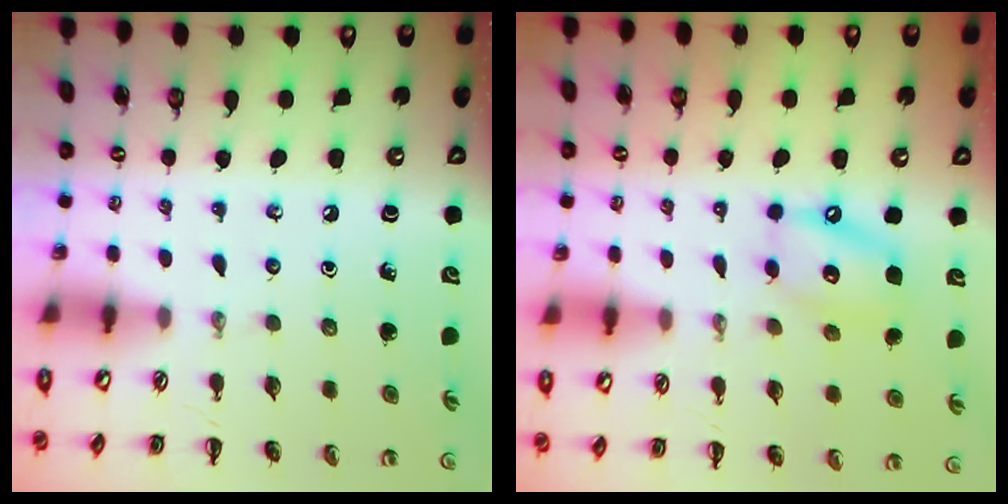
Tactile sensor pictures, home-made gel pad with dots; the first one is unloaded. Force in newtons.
{"total": 11.5, "press": 11.2, "slide": 2.7}